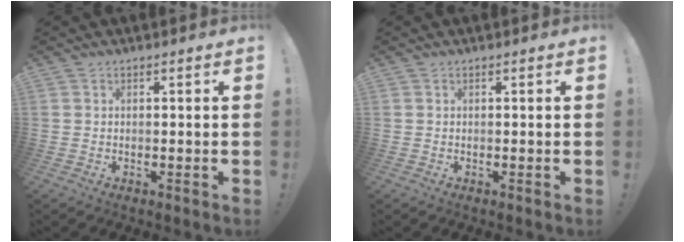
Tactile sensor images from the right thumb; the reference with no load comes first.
{"total": 0.0}